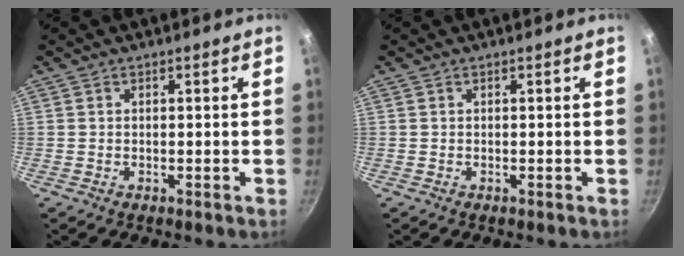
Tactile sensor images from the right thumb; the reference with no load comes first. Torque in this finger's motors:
{"motor_torque": [0.03, 0.03, -0.15, 0.15, 0.00]}